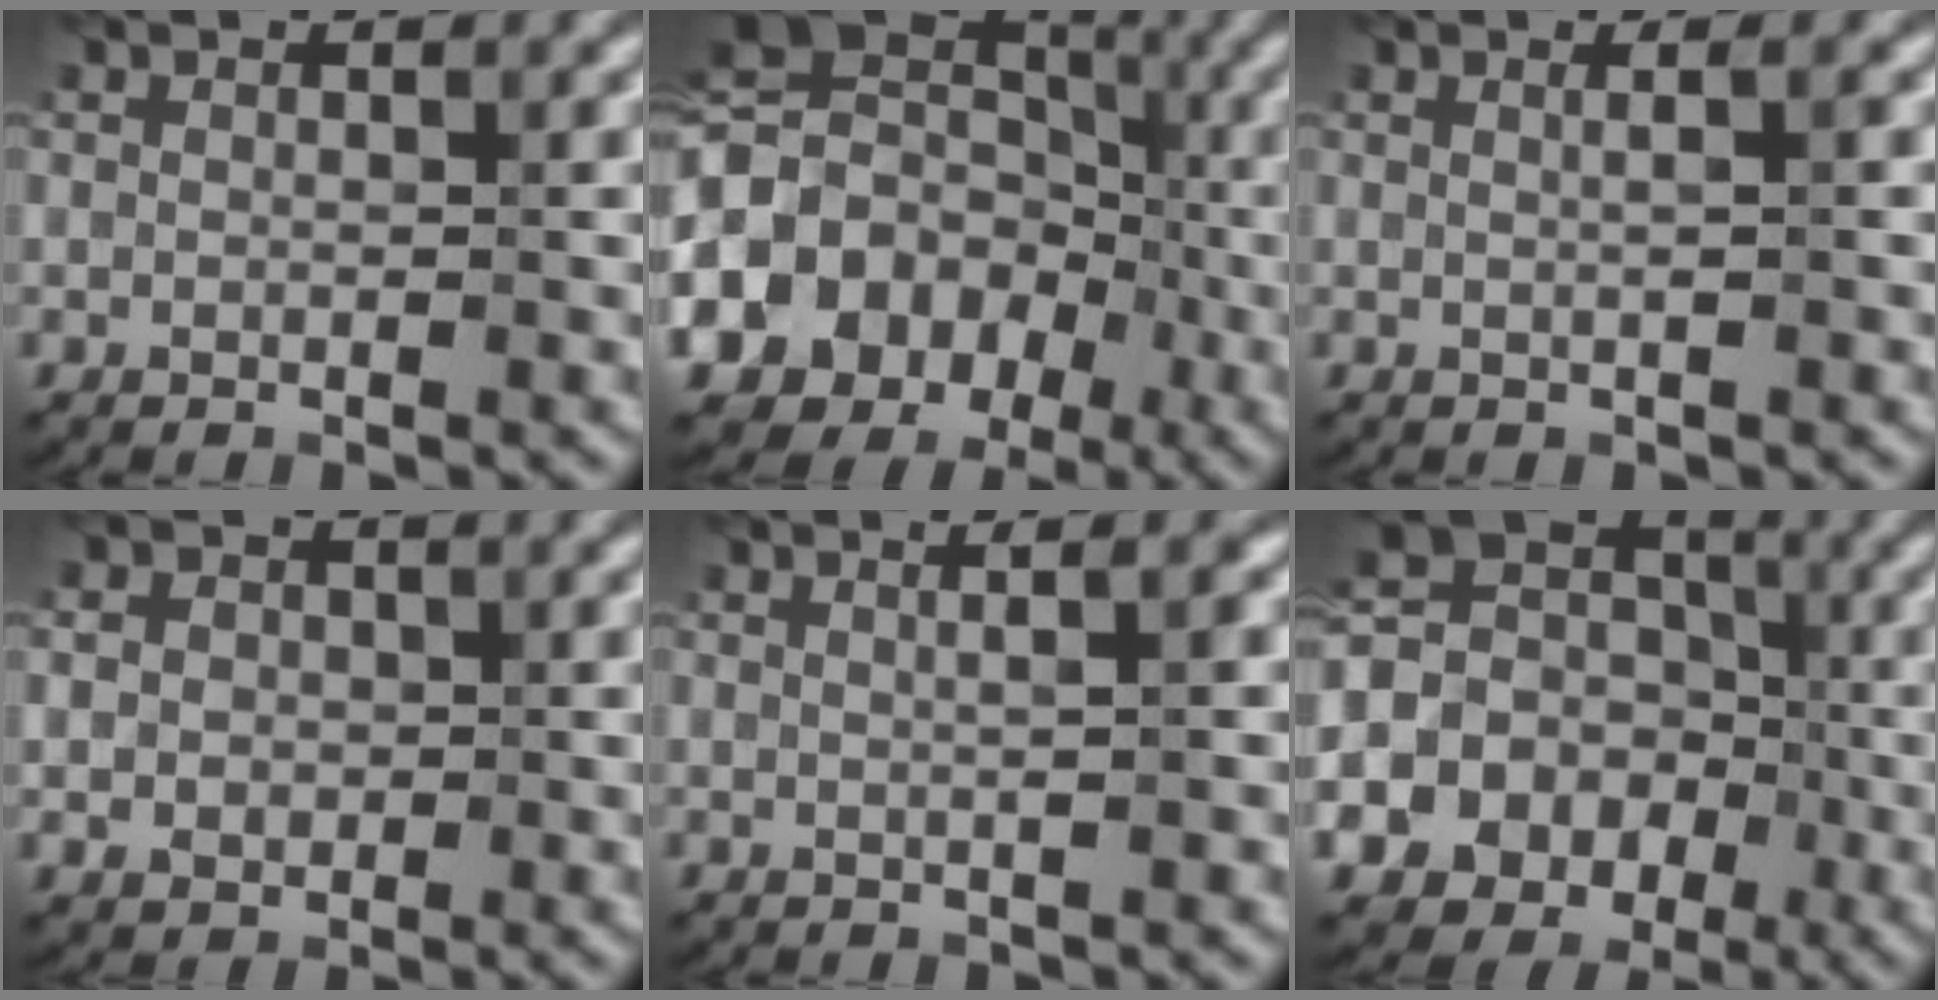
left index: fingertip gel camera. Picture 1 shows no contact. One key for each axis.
{"total": 12.3, "fx": -3.4, "fy": 10.4, "fz": 5.8, "tx": -0.114, "ty": 0.000, "tz": -0.075}
{"total": 2.0, "fx": 0.5, "fy": 0.9, "fz": 1.7, "tx": -0.008, "ty": 0.001, "tz": -0.012}
{"total": 3.0, "fx": 0.1, "fy": 2.7, "fz": 1.3, "tx": -0.015, "ty": 0.004, "tz": -0.008}
{"total": 3.1, "fx": 1.0, "fy": 1.4, "fz": 2.6, "tx": -0.011, "ty": 0.010, "tz": -0.016}
{"total": 14.3, "fx": -4.3, "fy": 12.9, "fz": 4.5, "tx": -0.118, "ty": -0.019, "tz": -0.086}